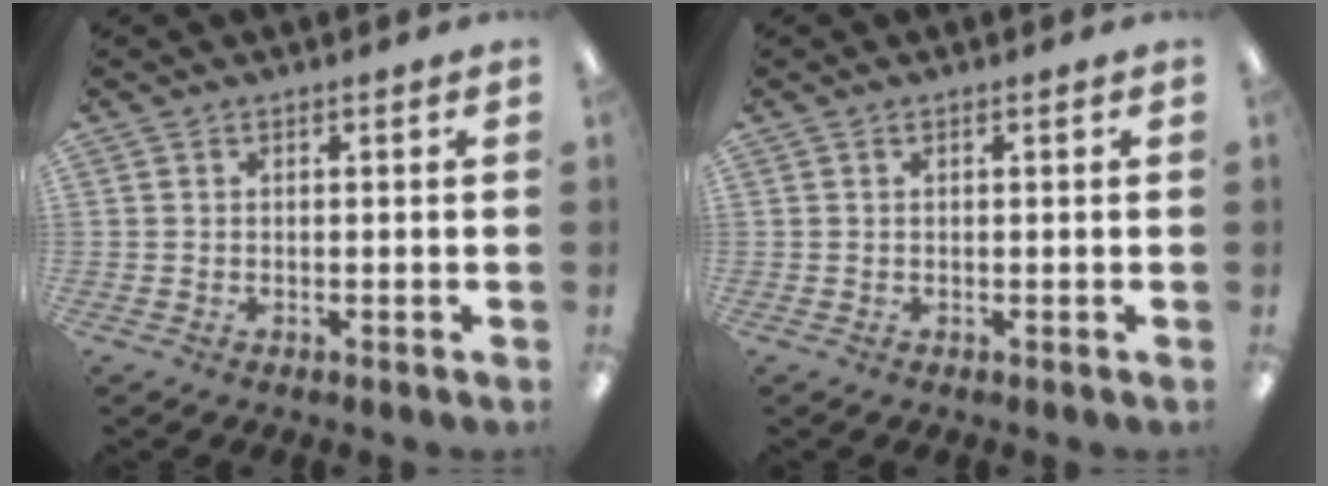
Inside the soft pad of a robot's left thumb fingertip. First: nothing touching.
{"total": 0.0}